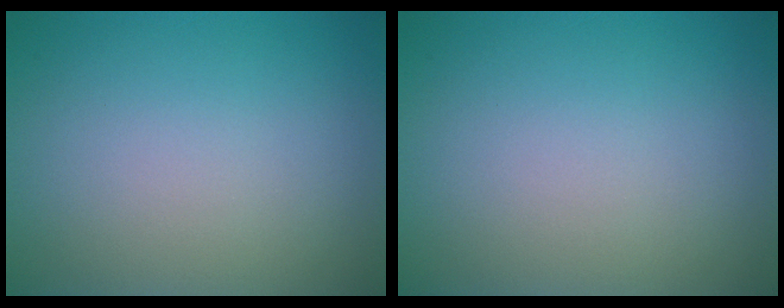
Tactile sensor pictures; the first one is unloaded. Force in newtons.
{"total": 0.0}